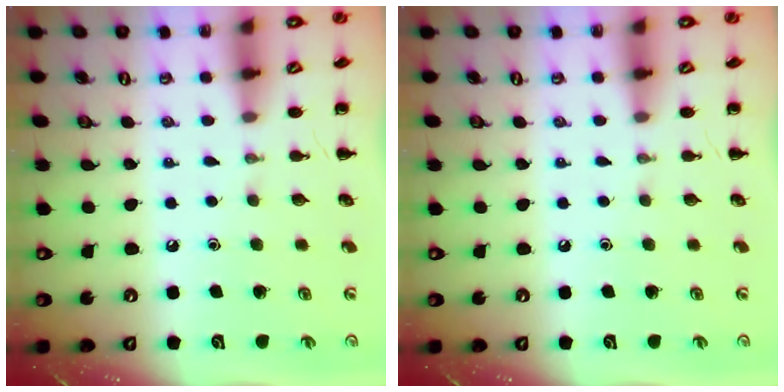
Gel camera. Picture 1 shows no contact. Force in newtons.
{"total": 0.0}